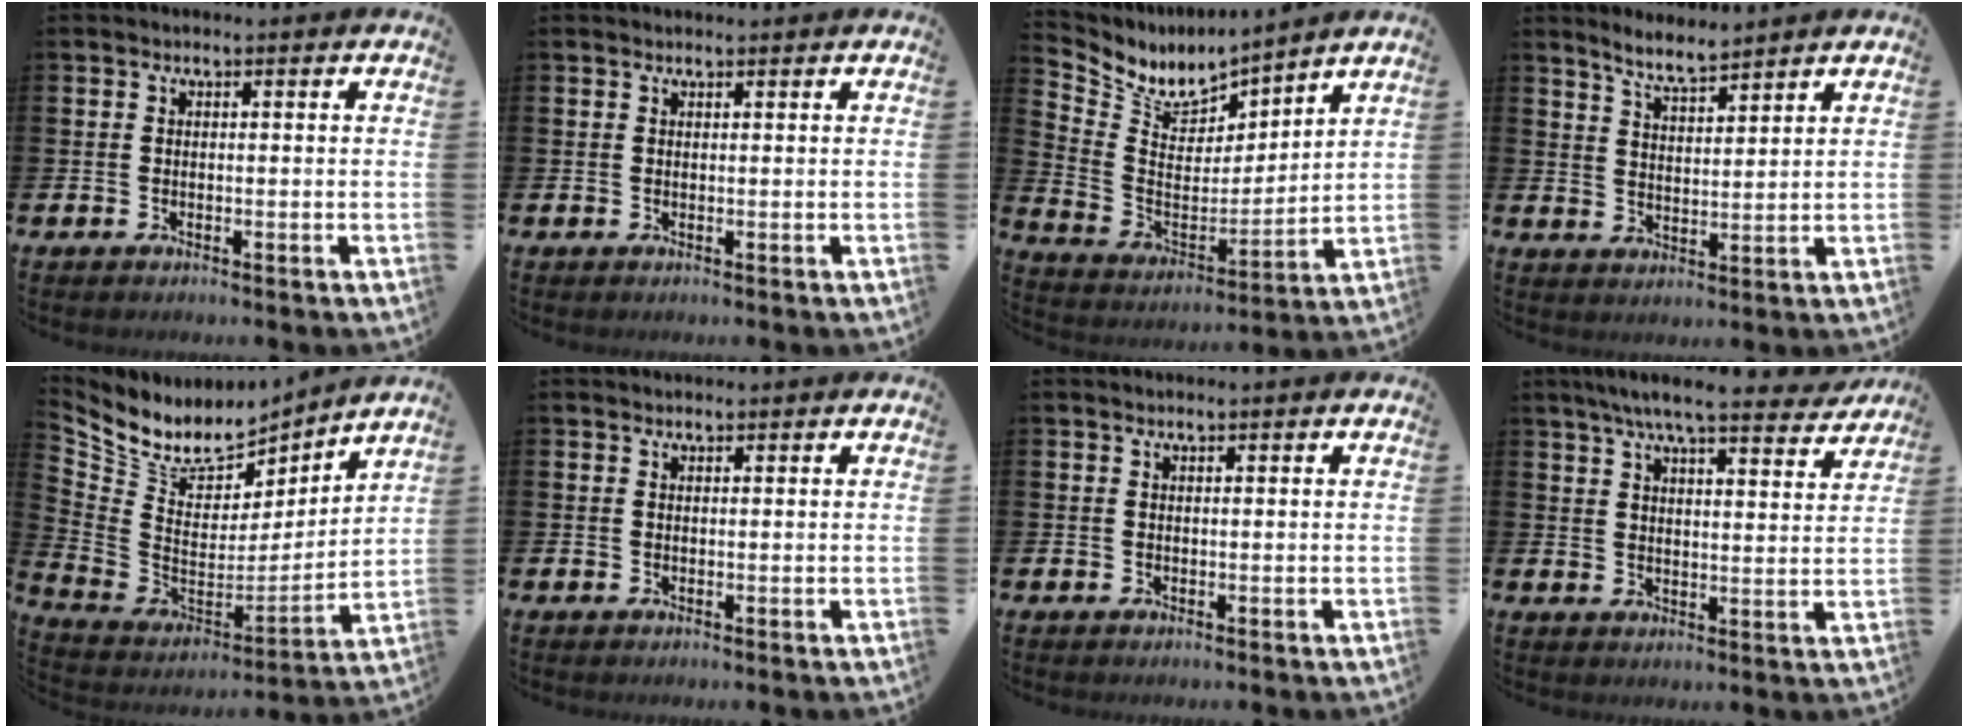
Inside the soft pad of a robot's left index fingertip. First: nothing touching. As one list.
[{"total": 0.7, "force": [0.7, 0.1, 0.0], "torque": [0.014, -0.006, 0.010]}, {"total": 7.0, "force": [6.5, 2.4, 1.0], "torque": [-0.060, -0.051, 0.114]}, {"total": 5.3, "force": [5.1, 0.4, 1.4], "torque": [-0.041, -0.021, 0.092]}, {"total": 8.9, "force": [7.7, 3.9, 1.9], "torque": [-0.087, -0.056, 0.140]}, {"total": 1.1, "force": [1.0, 0.3, 0.0], "torque": [0.013, -0.003, 0.016]}, {"total": 0.8, "force": [0.8, 0.0, 0.3], "torque": [0.009, -0.005, 0.011]}, {"total": 7.7, "force": [7.1, 0.7, 3.0], "torque": [-0.065, -0.039, 0.123]}]